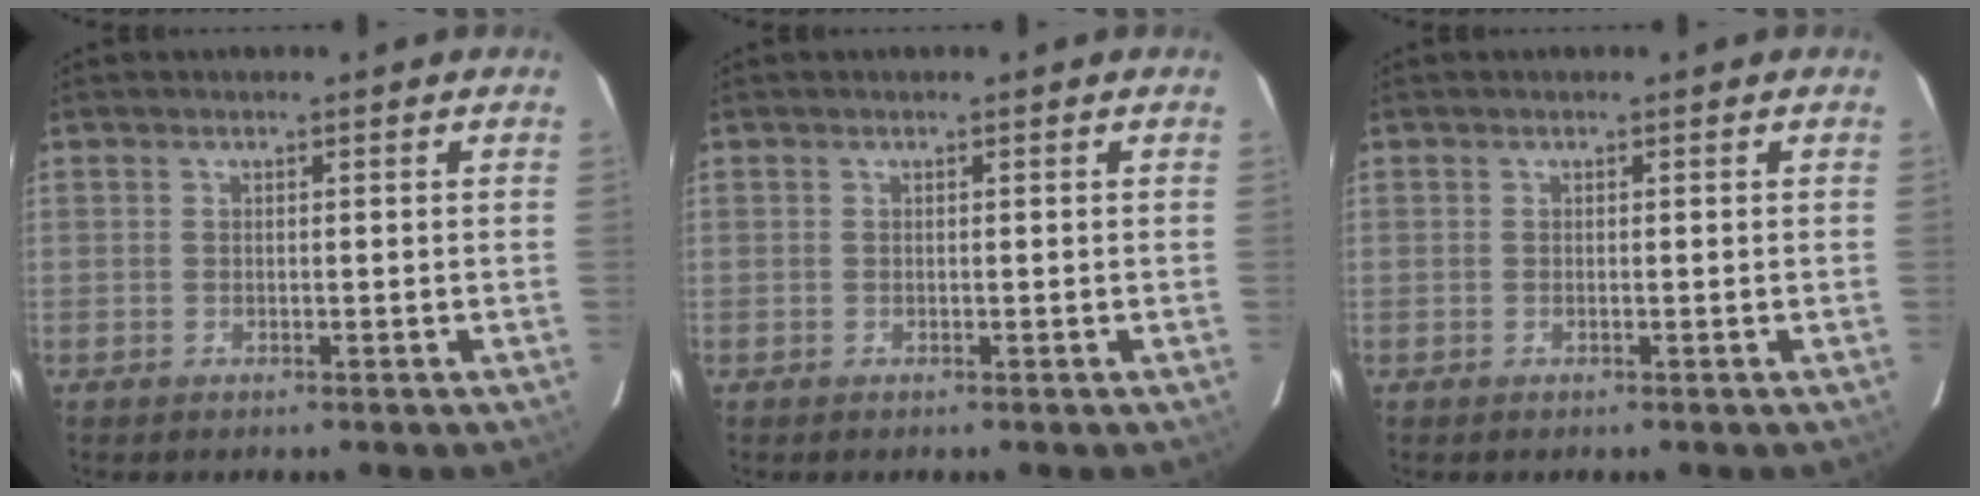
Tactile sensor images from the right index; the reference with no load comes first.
{"total": 0.0}
{"total": 0.0}